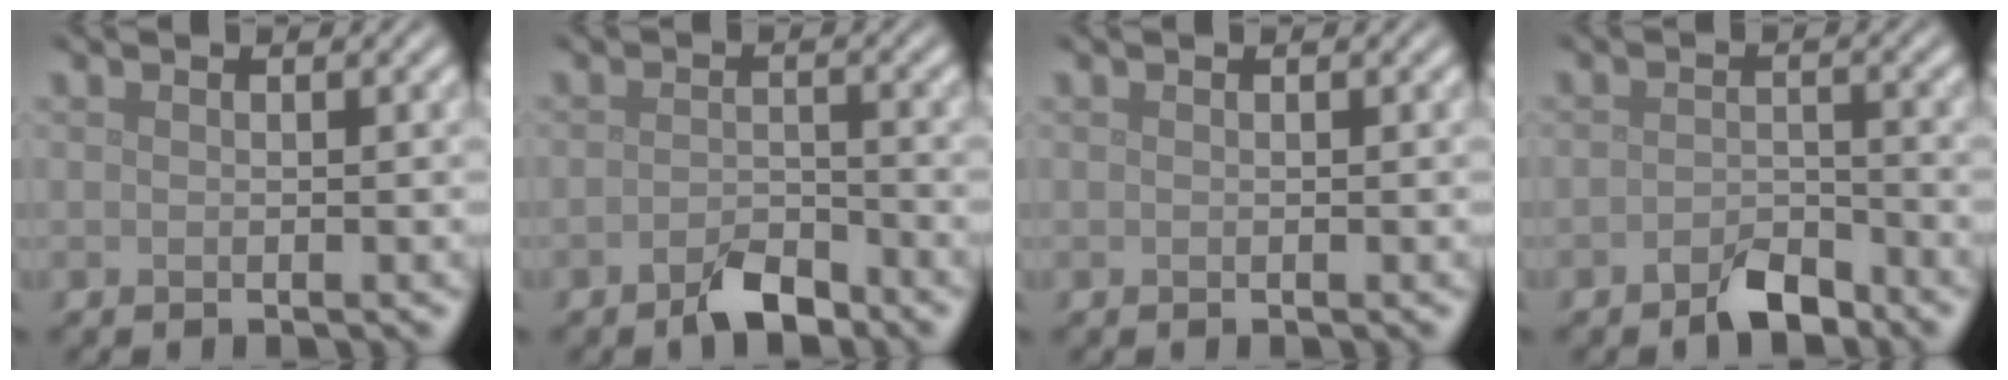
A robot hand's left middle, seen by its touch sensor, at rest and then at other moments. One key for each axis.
{"total": 2.9, "fx": -2.2, "fy": 1.2, "fz": 1.5, "tx": -0.025, "ty": 0.003, "tz": -0.043}
{"total": 0.0}
{"total": 2.9, "fx": -2.2, "fy": 1.2, "fz": 1.5, "tx": -0.024, "ty": 0.004, "tz": -0.044}